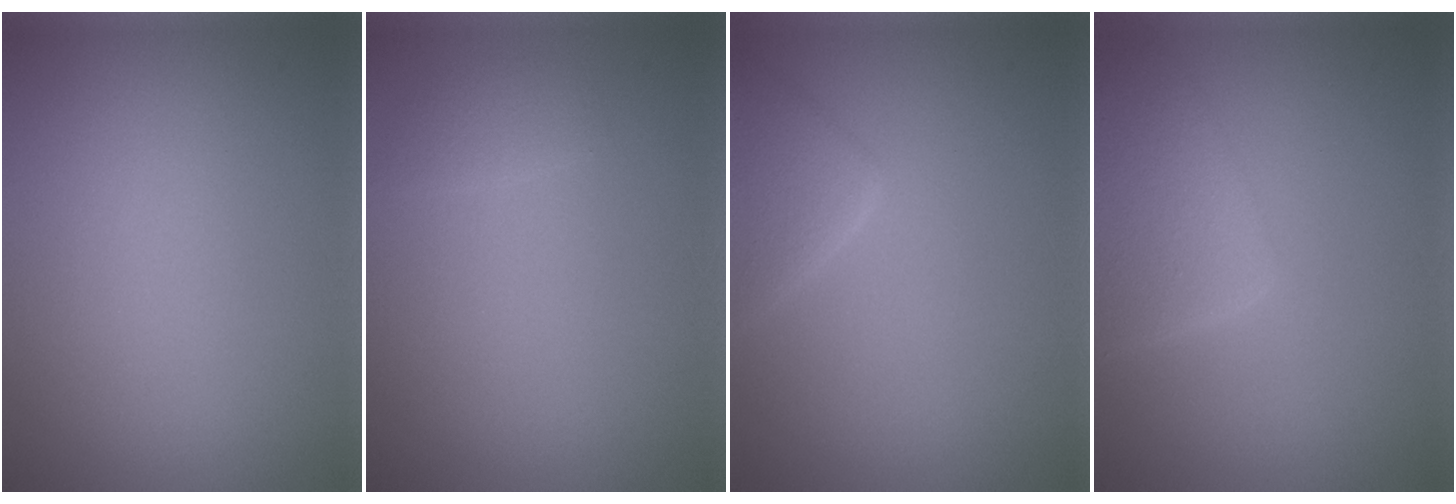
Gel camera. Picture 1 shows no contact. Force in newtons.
{"total": 0.9, "press": 0.9, "slide": 0.0}
{"total": 2.6, "press": 2.6, "slide": 0.1}
{"total": 4.0, "press": 4.0, "slide": 0.3}